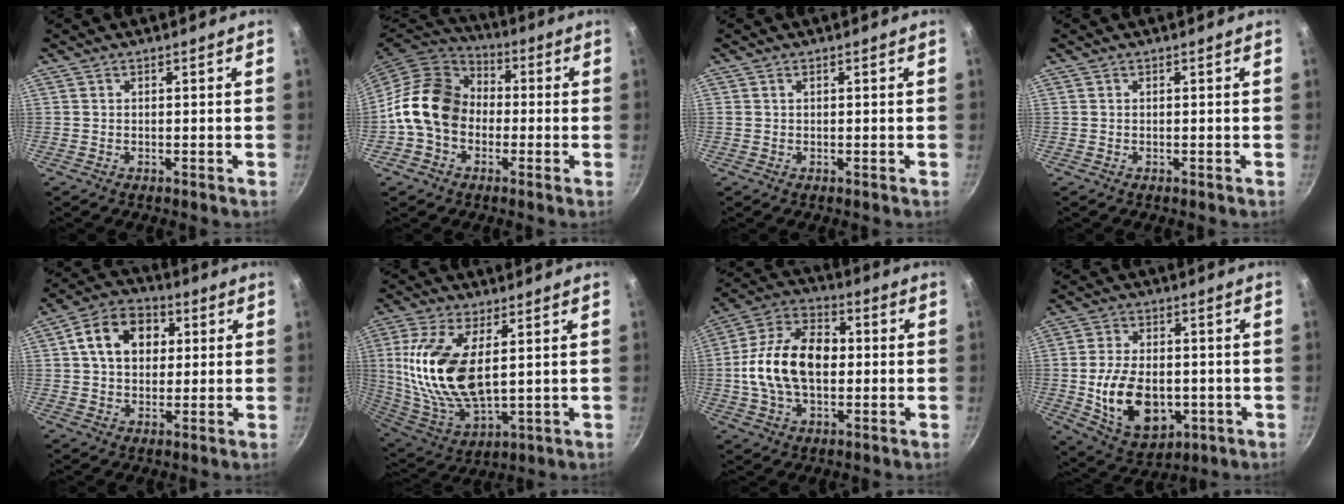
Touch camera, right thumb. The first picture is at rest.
{"total": 14.6, "force": [-1.3, 11.6, 8.8], "torque": [-0.121, 0.035, -0.041]}
{"total": 0.5, "force": [0.3, 0.3, 0.3], "torque": [-0.004, 0.002, 0.005]}
{"total": 0.0}
{"total": 12.3, "force": [3.0, 9.2, 7.6], "torque": [-0.104, 0.017, 0.036]}
{"total": 18.7, "force": [3.5, 9.1, 16.0], "torque": [-0.321, -0.022, 0.076]}
{"total": 17.4, "force": [-0.1, 11.1, 13.3], "torque": [-0.212, 0.032, -0.016]}
{"total": 15.7, "force": [-2.4, 10.3, 11.7], "torque": [-0.182, 0.002, -0.022]}